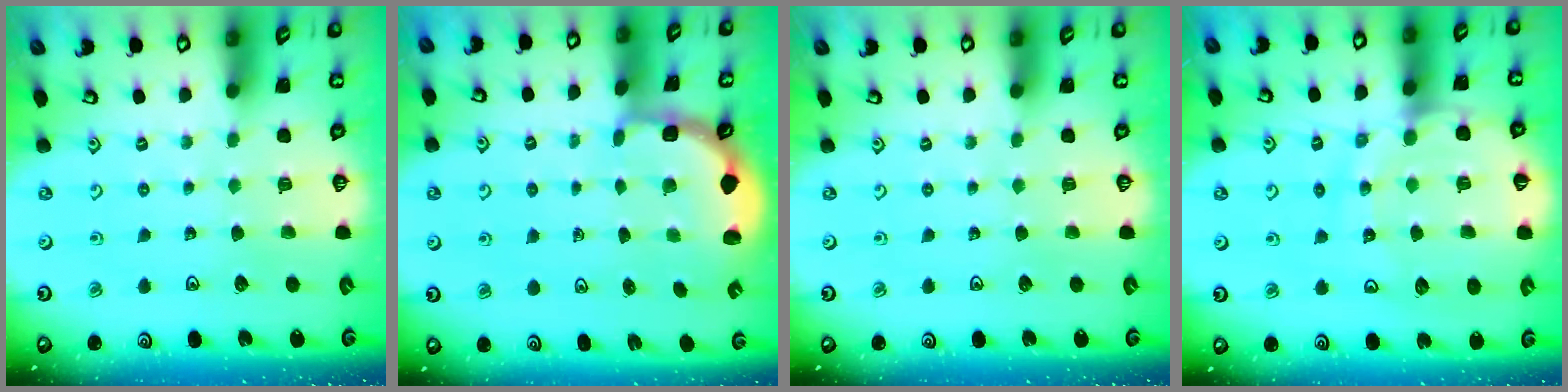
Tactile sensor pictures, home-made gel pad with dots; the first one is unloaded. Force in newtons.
{"total": 2.4, "press": 1.8, "slide": 1.6}
{"total": 0.0}
{"total": 14.4, "press": 14.3, "slide": 1.5}